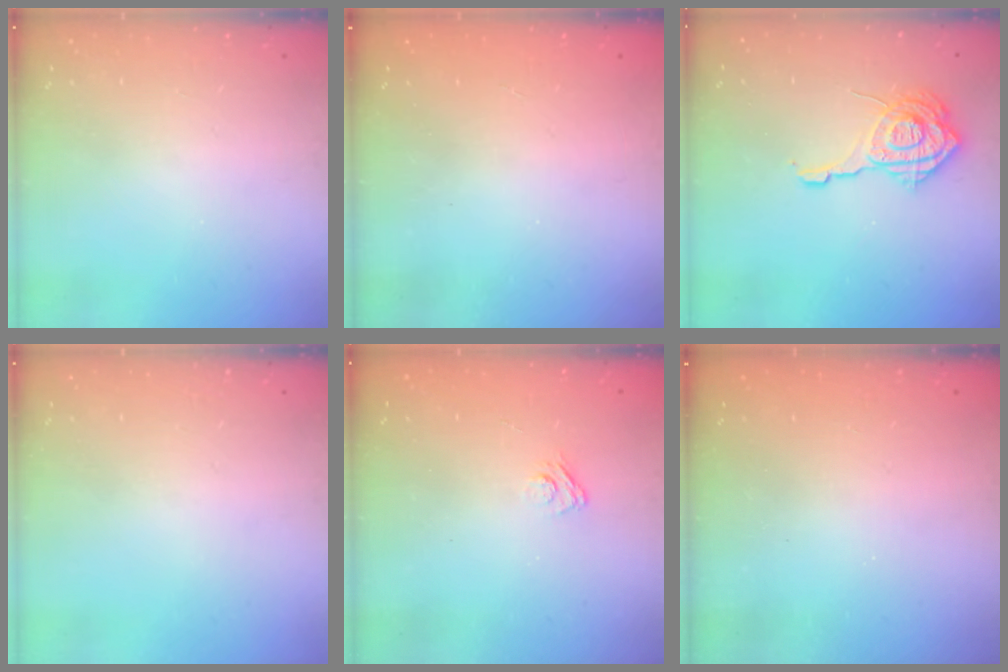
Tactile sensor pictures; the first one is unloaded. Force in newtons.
{"total": 2.5, "press": 2.4, "slide": 0.8}
{"total": 14.4, "press": 14.3, "slide": 1.3}
{"total": 0.0}
{"total": 3.0, "press": 2.7, "slide": 1.4}
{"total": 2.5, "press": 2.4, "slide": 0.8}